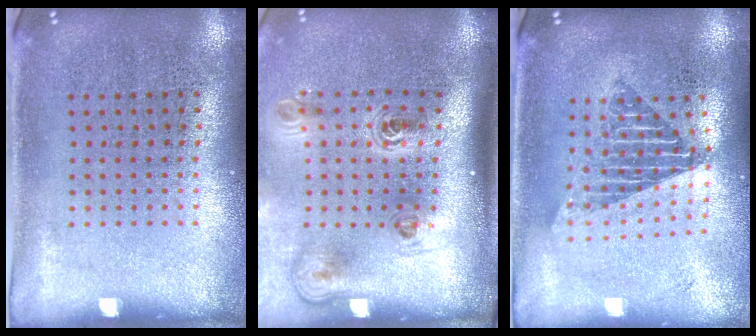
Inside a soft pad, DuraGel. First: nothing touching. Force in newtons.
{"total": 2.3, "press": 1.5, "slide": 1.7}
{"total": 1.7, "press": 1.3, "slide": 1.0}